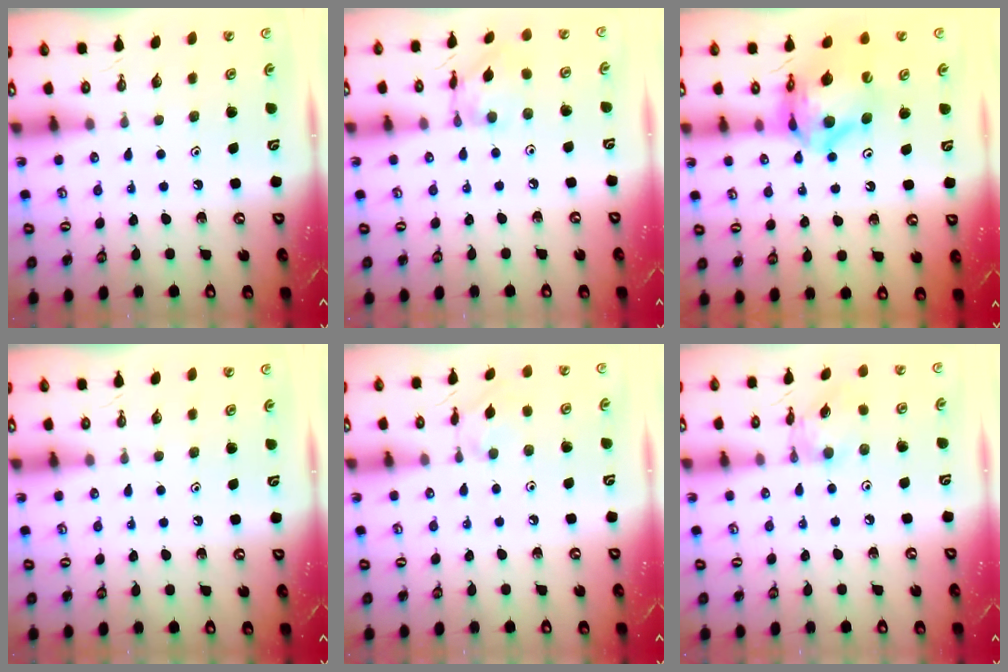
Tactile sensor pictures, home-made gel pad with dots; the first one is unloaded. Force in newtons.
{"total": 9.2, "press": 9.2, "slide": 0.7}
{"total": 13.2, "press": 13.2, "slide": 1.2}
{"total": 0.0}
{"total": 2.1, "press": 2.1, "slide": 0.3}
{"total": 5.0, "press": 5.0, "slide": 0.2}